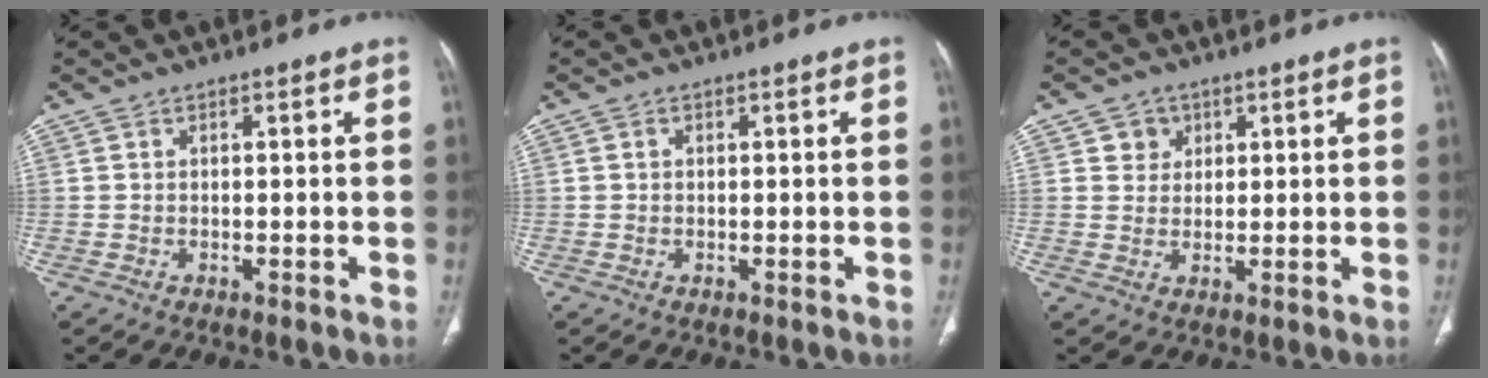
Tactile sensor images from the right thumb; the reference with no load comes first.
{"total": 0.6, "force": [0.1, 0.5, 0.4], "torque": [-0.006, 0.002, 0.002]}
{"total": 3.6, "force": [1.6, 3.1, 0.6], "torque": [0.009, -0.006, 0.024]}